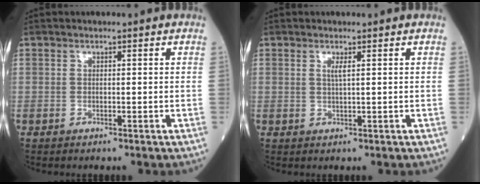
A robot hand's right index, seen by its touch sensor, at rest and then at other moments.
{"total": 1.1, "force": [0.4, -0.2, 1.0], "torque": [-0.024, -0.001, 0.008]}